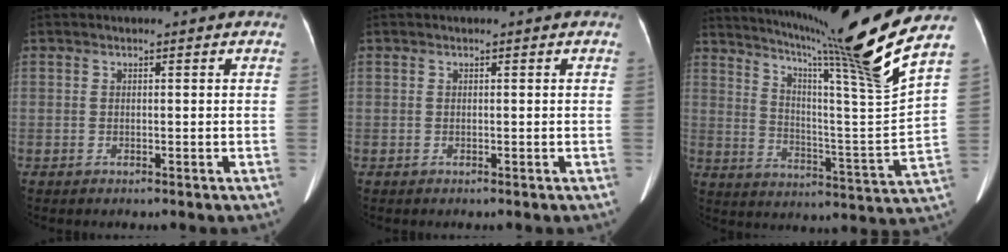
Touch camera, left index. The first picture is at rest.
{"total": 0.0}
{"total": 19.9, "force": [15.5, -4.2, 11.8], "torque": [-0.188, -0.067, 0.226]}